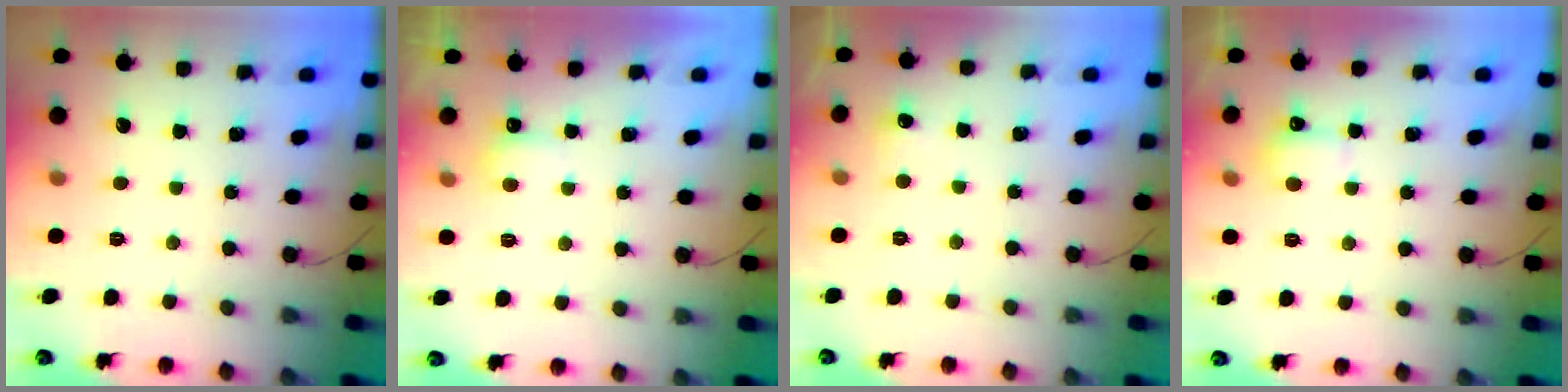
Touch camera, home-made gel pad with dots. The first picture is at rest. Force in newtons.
{"total": 3.0, "press": 3.0, "slide": 0.7}
{"total": 3.9, "press": 3.8, "slide": 1.0}
{"total": 3.6, "press": 3.5, "slide": 1.0}